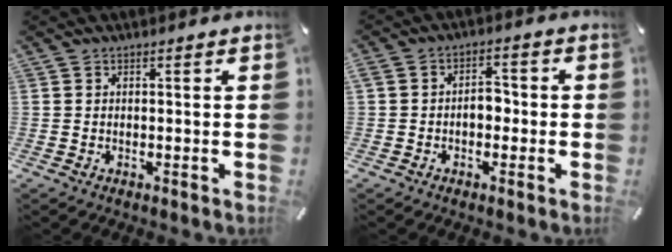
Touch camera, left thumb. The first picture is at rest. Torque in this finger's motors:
{"motor_torque": [1.64, 0.94, 0.87, -0.51, 0.36]}